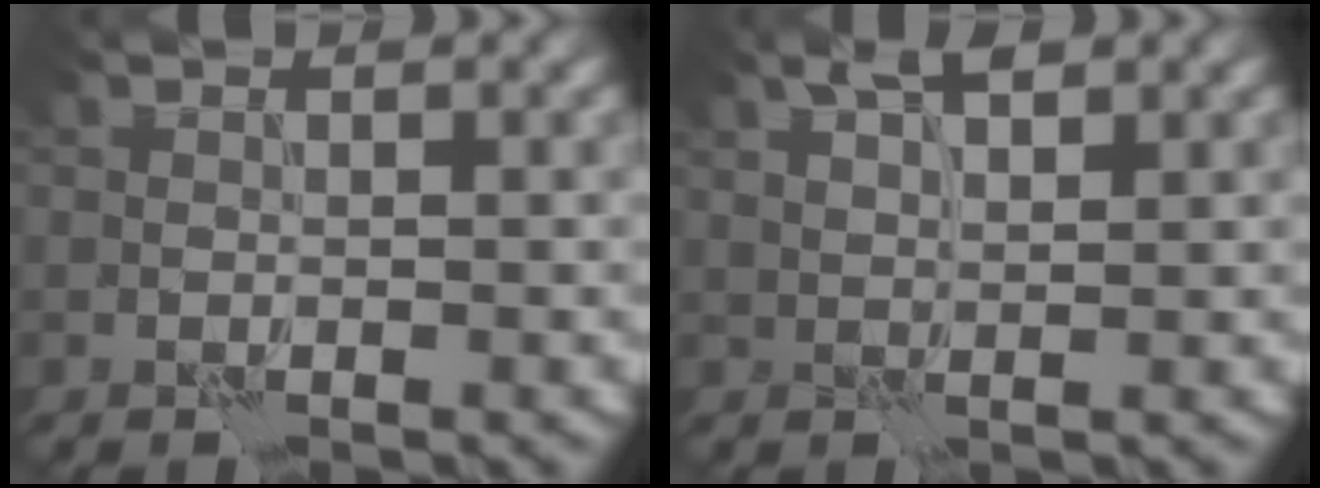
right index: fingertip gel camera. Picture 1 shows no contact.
{"total": 2.5, "force": [2.2, 0.1, 1.1], "torque": [-0.021, 0.001, 0.044]}